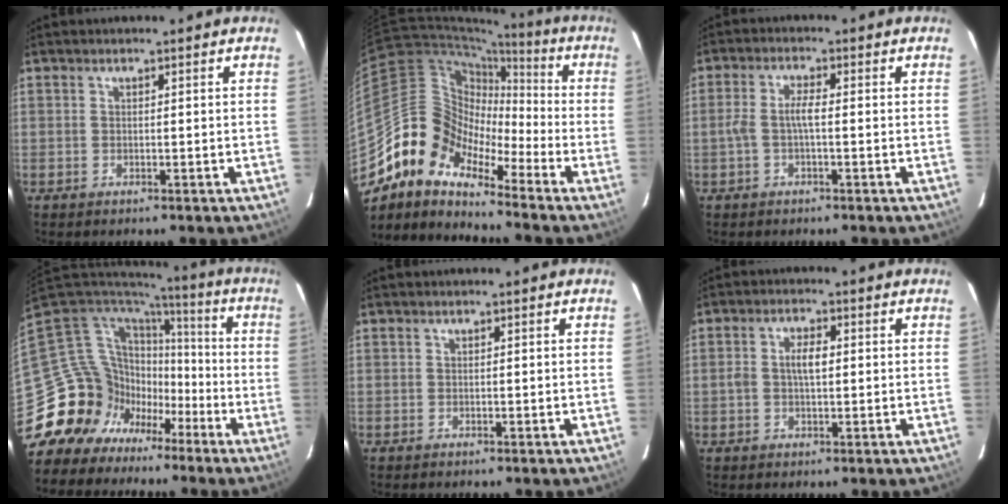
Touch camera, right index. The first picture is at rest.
{"total": 12.0, "force": [-9.1, 6.6, 4.4], "torque": [-0.076, 0.026, -0.204]}
{"total": 3.5, "force": [-0.8, 0.7, 3.4], "torque": [-0.073, 0.008, -0.013]}
{"total": 17.4, "force": [-9.0, 14.4, 3.7], "torque": [-0.111, 0.036, -0.151]}
{"total": 0.0}
{"total": 3.9, "force": [0.2, 1.8, 3.5], "torque": [-0.068, 0.009, 0.003]}